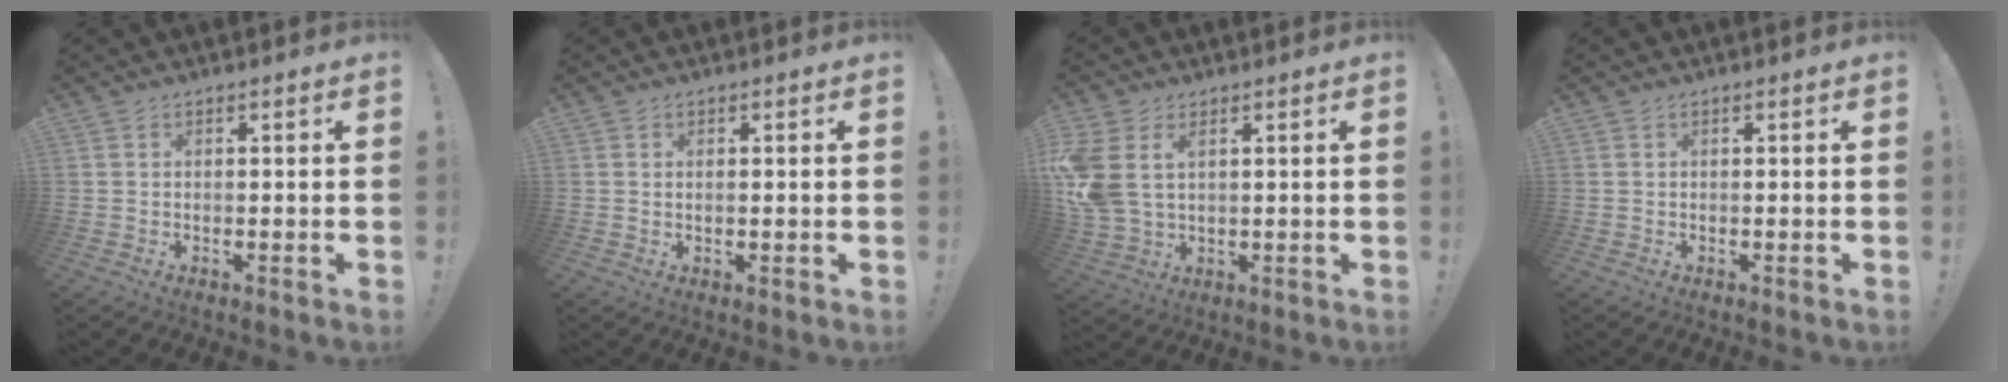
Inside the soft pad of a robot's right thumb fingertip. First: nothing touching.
{"total": 0.6, "force": [0.3, 0.1, 0.6], "torque": [-0.007, -0.002, 0.005]}
{"total": 9.5, "force": [3.3, 6.4, 6.3], "torque": [-0.134, -0.010, 0.066]}
{"total": 0.0}